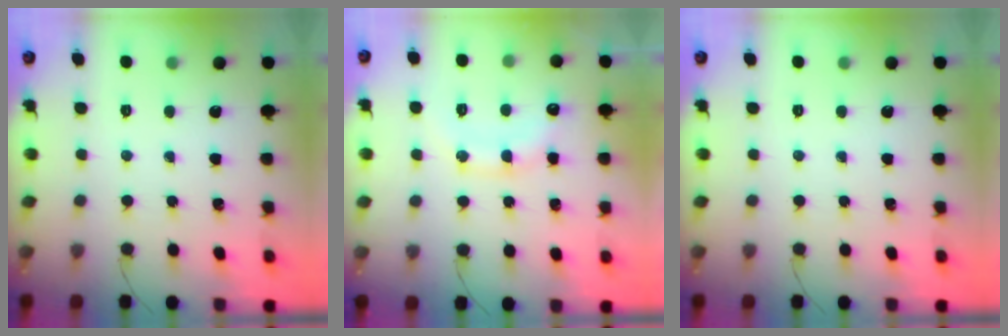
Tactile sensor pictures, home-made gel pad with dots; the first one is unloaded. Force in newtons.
{"total": 12.6, "press": 12.6, "slide": 0.9}
{"total": 0.0}